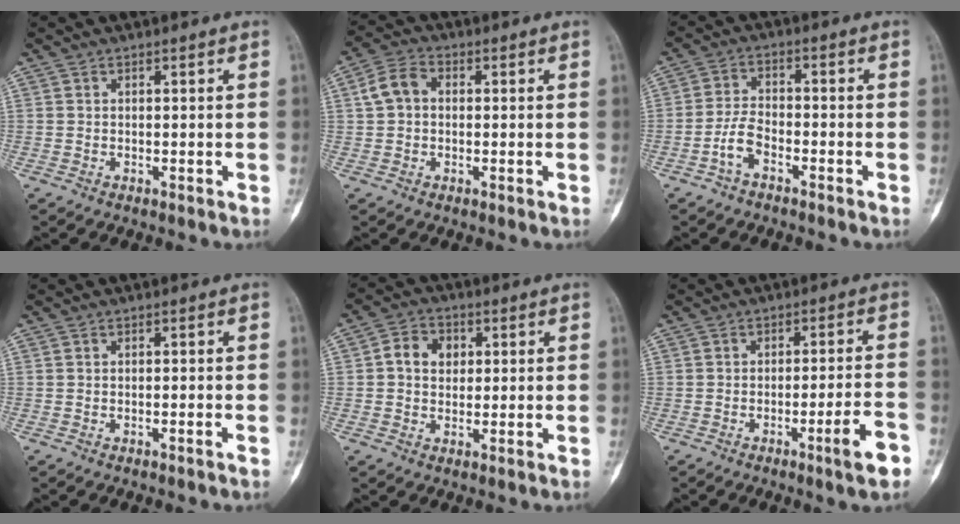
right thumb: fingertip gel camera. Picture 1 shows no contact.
{"total": 5.5, "force": [0.5, 4.2, 3.5], "torque": [-0.067, 0.019, 0.002]}
{"total": 4.7, "force": [-2.8, 2.2, 3.1], "torque": [-0.062, 0.026, -0.057]}
{"total": 0.6, "force": [-0.4, 0.0, 0.5], "torque": [-0.012, 0.007, -0.004]}
{"total": 6.0, "force": [1.0, 4.9, 3.4], "torque": [-0.037, 0.009, 0.011]}
{"total": 6.9, "force": [-3.6, 0.3, 5.8], "torque": [-0.090, 0.018, -0.051]}